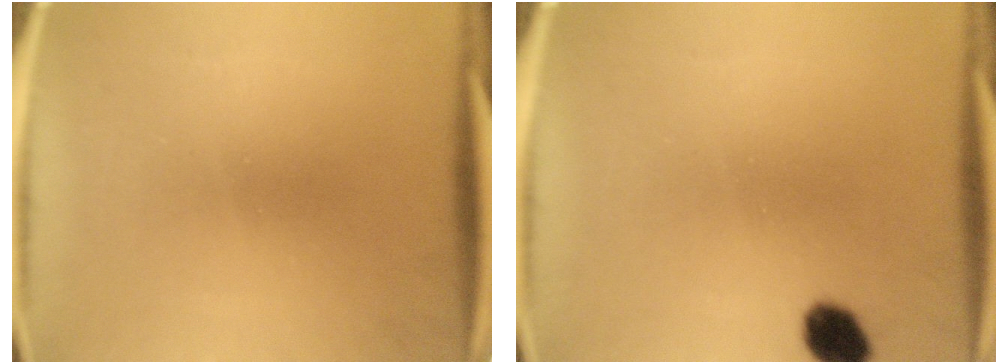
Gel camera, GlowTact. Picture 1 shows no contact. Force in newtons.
{"total": 5.0}